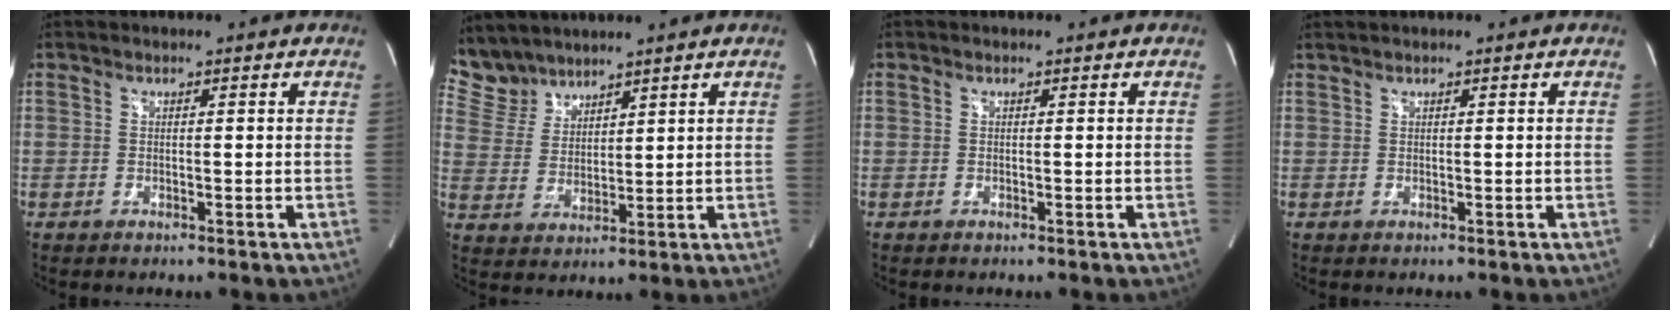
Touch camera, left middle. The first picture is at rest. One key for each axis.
{"total": 6.2, "fx": 5.9, "fy": 1.8, "fz": 0.0, "tx": -0.014, "ty": 0.013, "tz": 0.138}
{"total": 0.0}
{"total": 0.8, "fx": 0.8, "fy": -0.1, "fz": 0.3, "tx": -0.011, "ty": 0.012, "tz": 0.022}